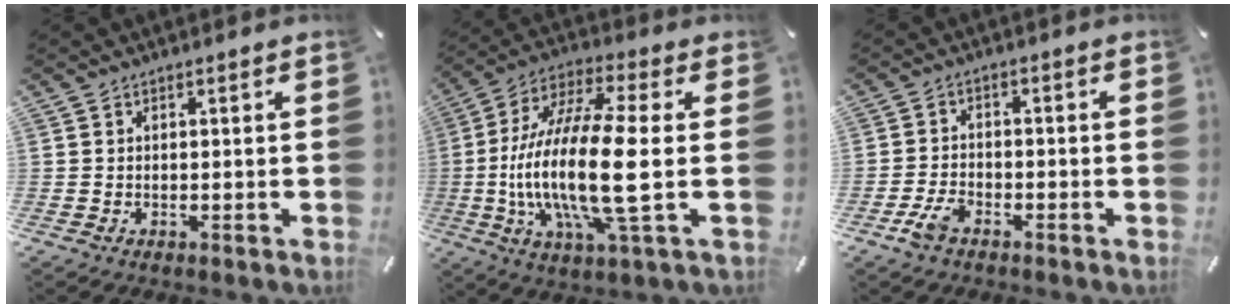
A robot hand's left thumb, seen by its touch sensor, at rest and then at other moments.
{"total": 20.4, "force": [-1.4, 4.3, 19.9], "torque": [-0.423, -0.021, -0.032]}
{"total": 4.6, "force": [-2.8, 2.7, 2.5], "torque": [-0.059, 0.012, -0.055]}